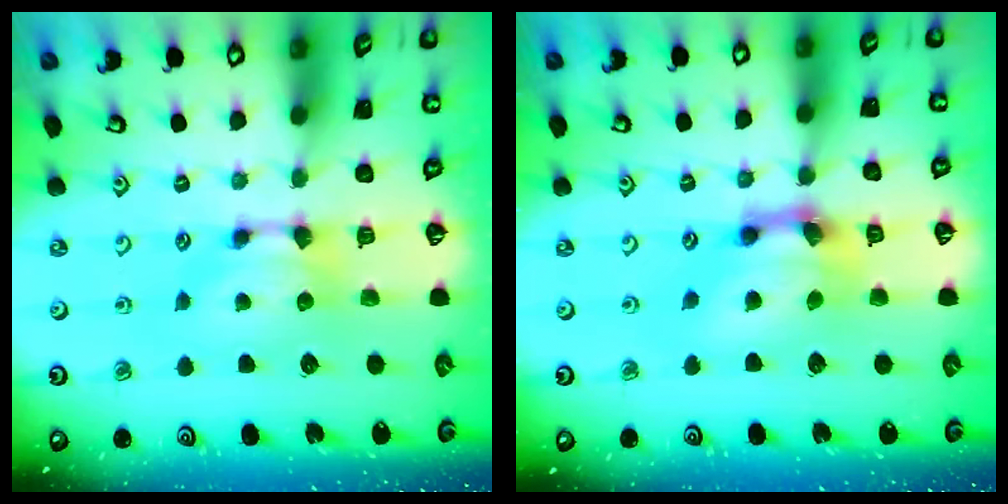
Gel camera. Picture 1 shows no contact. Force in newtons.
{"total": 5.2, "press": 4.8, "slide": 2.0}